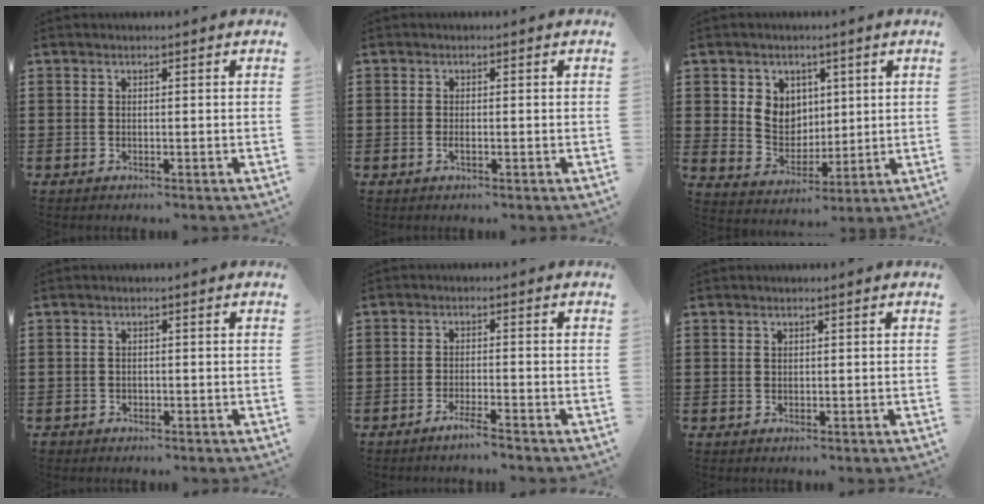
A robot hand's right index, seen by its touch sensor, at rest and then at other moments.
{"total": 0.8, "force": [-0.3, 0.2, 0.7], "torque": [-0.013, -0.003, -0.005]}
{"total": 5.8, "force": [2.3, 5.2, 1.0], "torque": [-0.040, 0.006, 0.042]}
{"total": 0.7, "force": [-0.5, 0.6, -0.1], "torque": [-0.002, 0.003, -0.011]}
{"total": 2.8, "force": [-2.4, -0.3, 1.4], "torque": [-0.022, 0.000, -0.043]}
{"total": 0.5, "force": [0.3, 0.4, 0.1], "torque": [-0.003, 0.002, 0.007]}